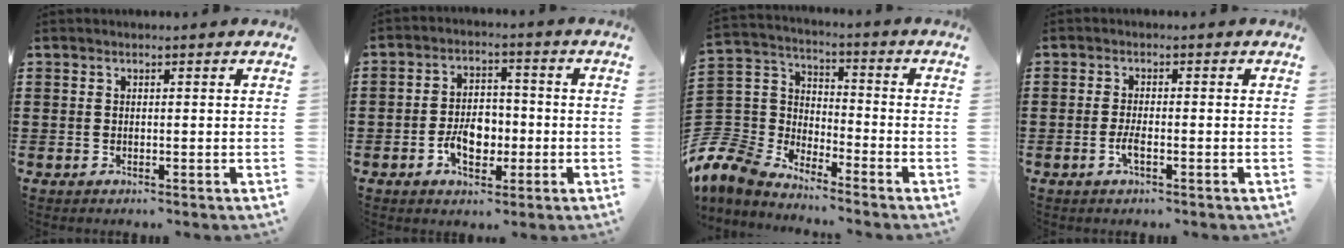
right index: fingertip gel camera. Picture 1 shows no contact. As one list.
[{"total": 6.2, "force": [-1.9, 4.0, 4.3], "torque": [-0.075, -0.001, -0.039]}, {"total": 7.0, "force": [-5.9, 3.7, 0.7], "torque": [-0.074, -0.010, -0.128]}, {"total": 1.7, "force": [-0.6, 0.3, 1.5], "torque": [-0.036, -0.003, -0.013]}]